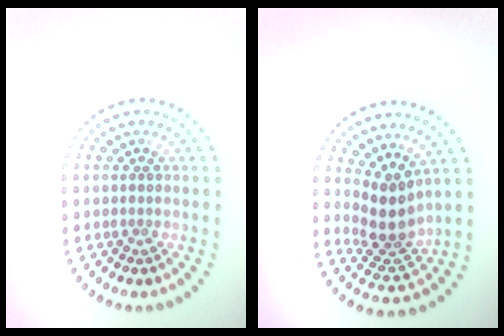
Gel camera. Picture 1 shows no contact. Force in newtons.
{"total": 3.8, "press": 3.0, "slide": 2.4}